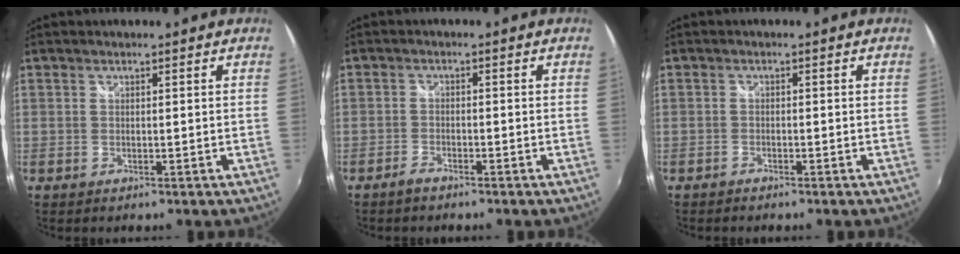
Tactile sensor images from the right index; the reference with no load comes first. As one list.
[{"total": 1.9, "force": [-1.8, 0.5, 0.6], "torque": [-0.022, 0.000, -0.037]}, {"total": 1.1, "force": [-1.0, 0.3, 0.2], "torque": [-0.010, -0.001, -0.022]}]